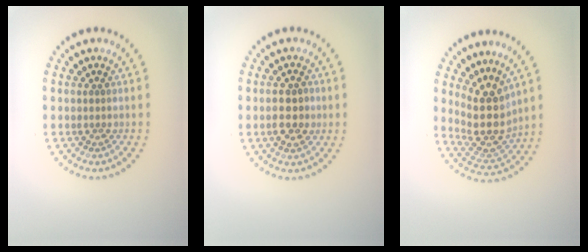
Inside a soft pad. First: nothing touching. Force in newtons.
{"total": 2.9, "press": 2.9, "slide": 0.2}
{"total": 4.7, "press": 3.8, "slide": 2.8}